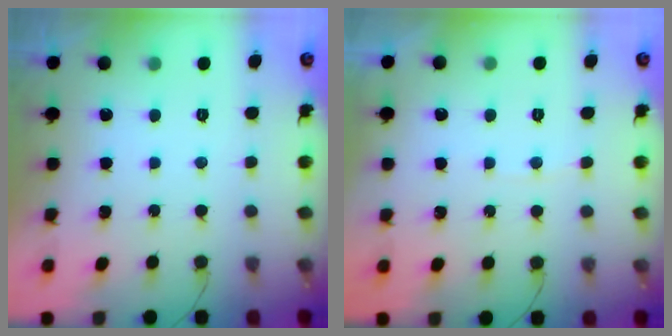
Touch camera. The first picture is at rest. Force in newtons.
{"total": 2.5, "press": 2.5, "slide": 0.3}